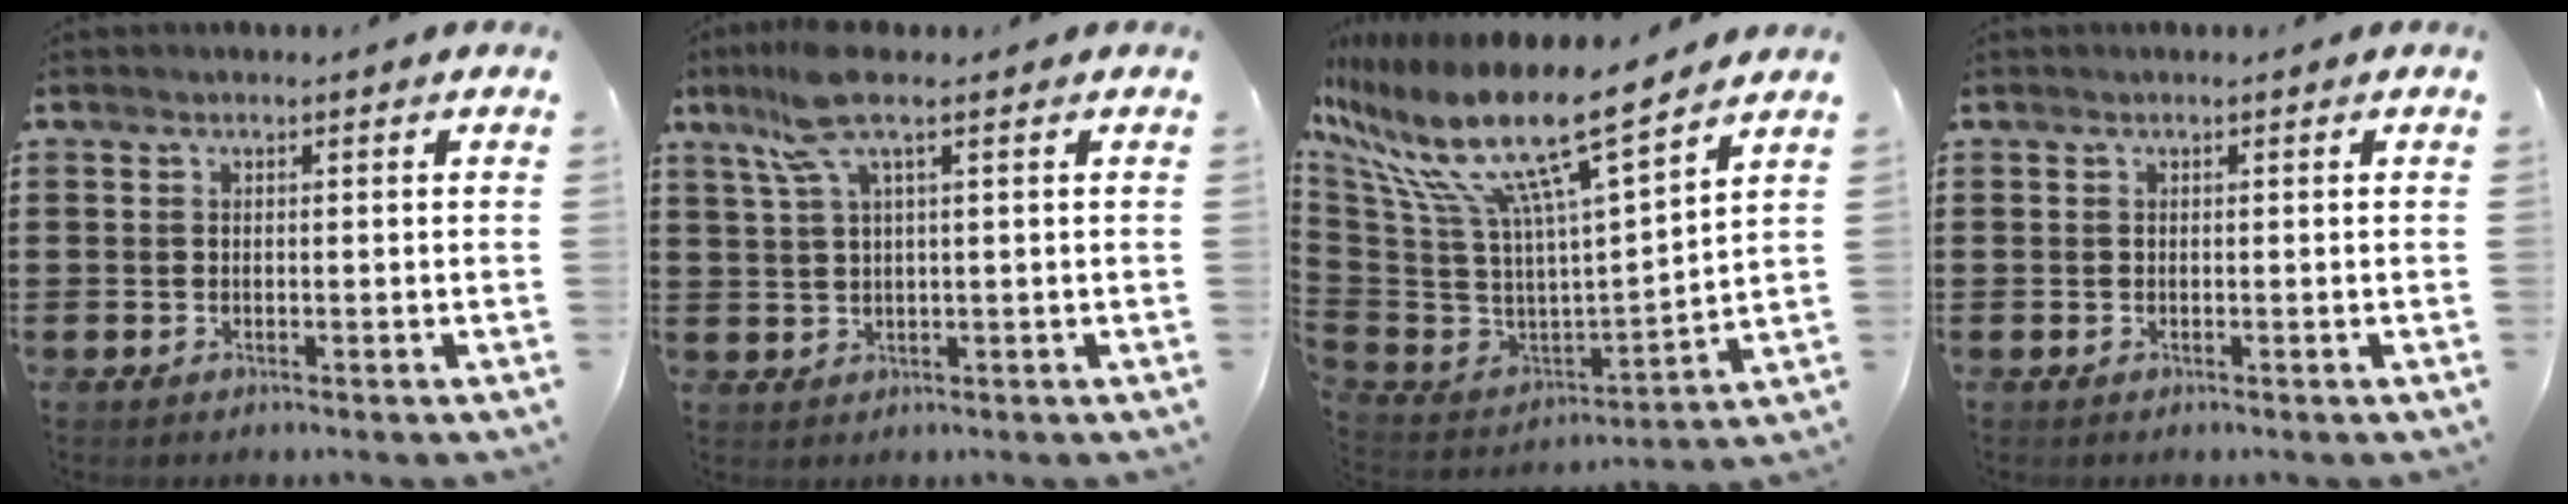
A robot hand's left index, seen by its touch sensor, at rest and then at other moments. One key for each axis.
{"total": 6.6, "fx": 3.4, "fy": 0.8, "fz": 5.6, "tx": -0.131, "ty": 0.001, "tz": 0.056}
{"total": 15.5, "fx": 9.9, "fy": 3.0, "fz": 11.5, "tx": -0.261, "ty": -0.067, "tz": 0.159}
{"total": 0.0}